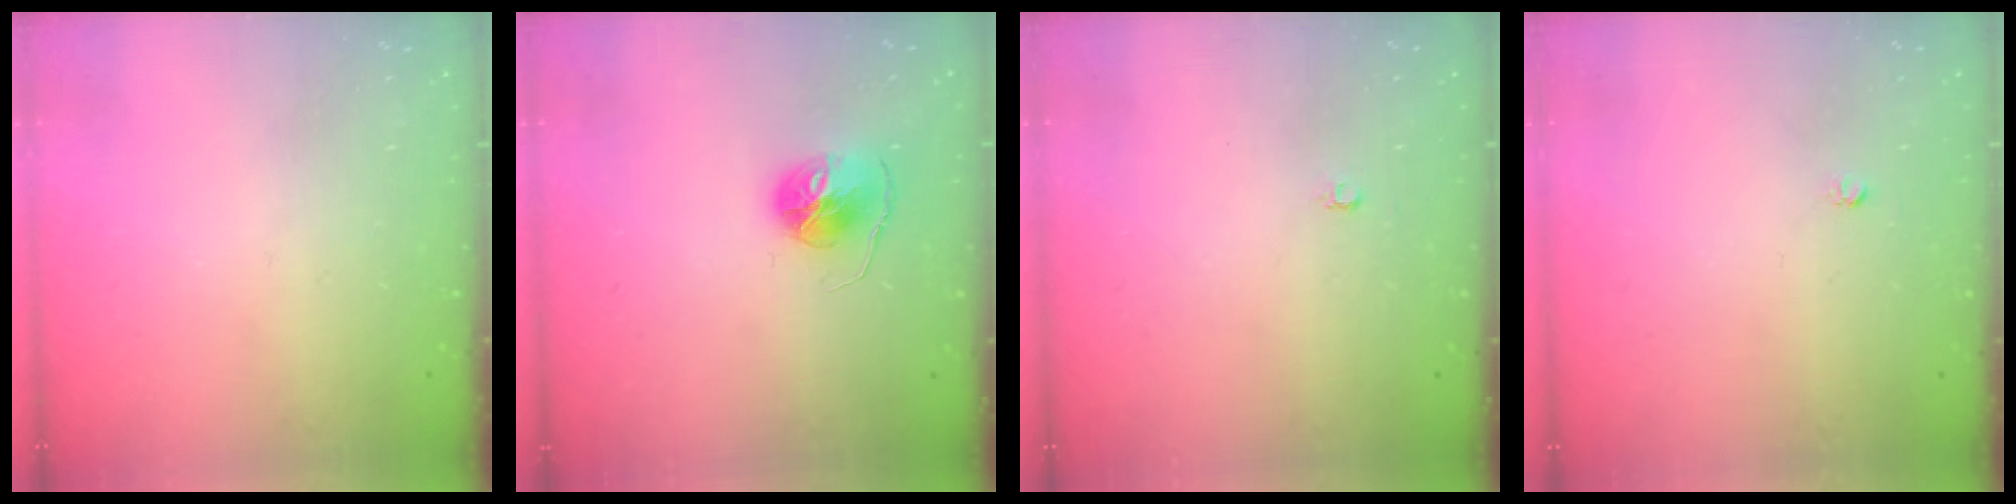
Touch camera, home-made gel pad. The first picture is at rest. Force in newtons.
{"total": 7.7, "press": 7.6, "slide": 0.6}
{"total": 2.2, "press": 2.2, "slide": 0.2}
{"total": 2.5, "press": 2.5, "slide": 0.2}